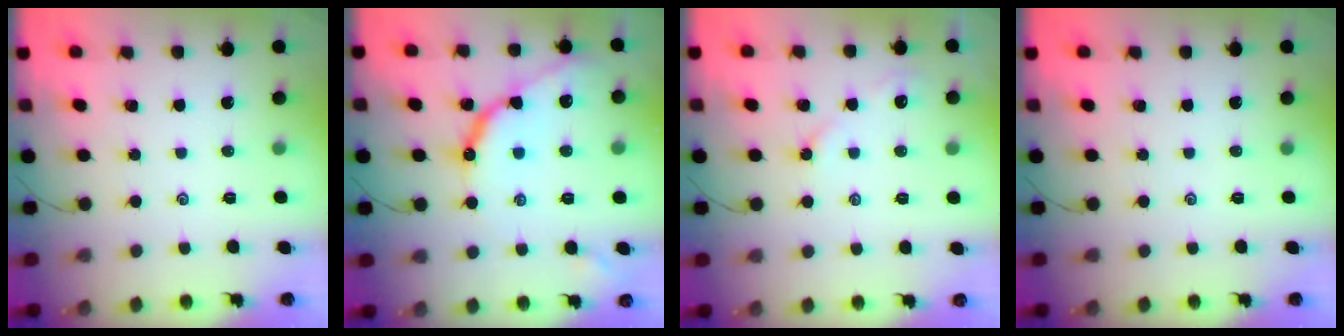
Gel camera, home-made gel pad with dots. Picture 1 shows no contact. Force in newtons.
{"total": 11.7, "press": 11.6, "slide": 1.3}
{"total": 2.4, "press": 2.4, "slide": 0.6}
{"total": 0.0}